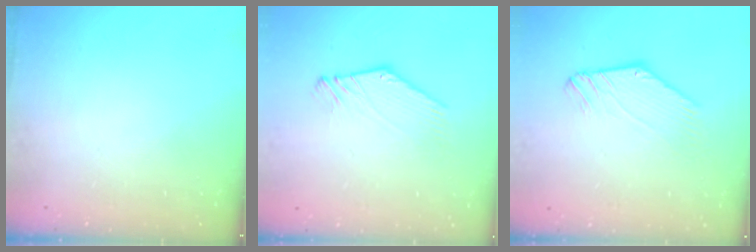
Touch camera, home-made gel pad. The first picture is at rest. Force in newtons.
{"total": 2.0, "press": 2.0, "slide": 0.0}
{"total": 1.0, "press": 1.0, "slide": 0.0}